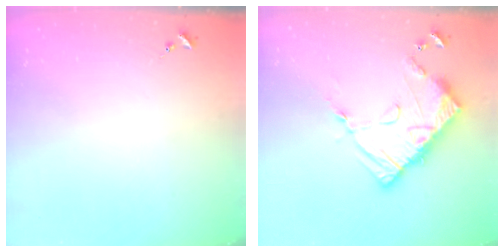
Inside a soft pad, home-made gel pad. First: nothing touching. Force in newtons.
{"total": 16.0, "press": 15.9, "slide": 1.5}